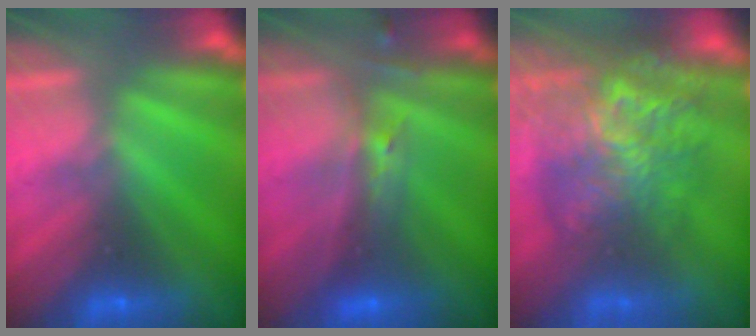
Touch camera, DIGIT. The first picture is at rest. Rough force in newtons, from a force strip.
{"total": 2.4}
{"total": 10.8}